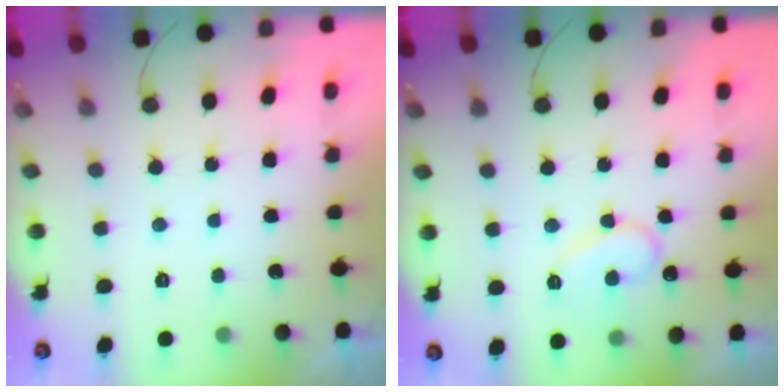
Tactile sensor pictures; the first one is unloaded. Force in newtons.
{"total": 11.0, "press": 11.0, "slide": 1.0}